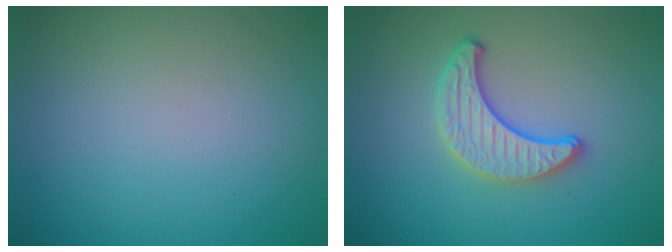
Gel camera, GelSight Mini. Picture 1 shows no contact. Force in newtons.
{"total": 3.5, "press": 3.2, "slide": 1.5}